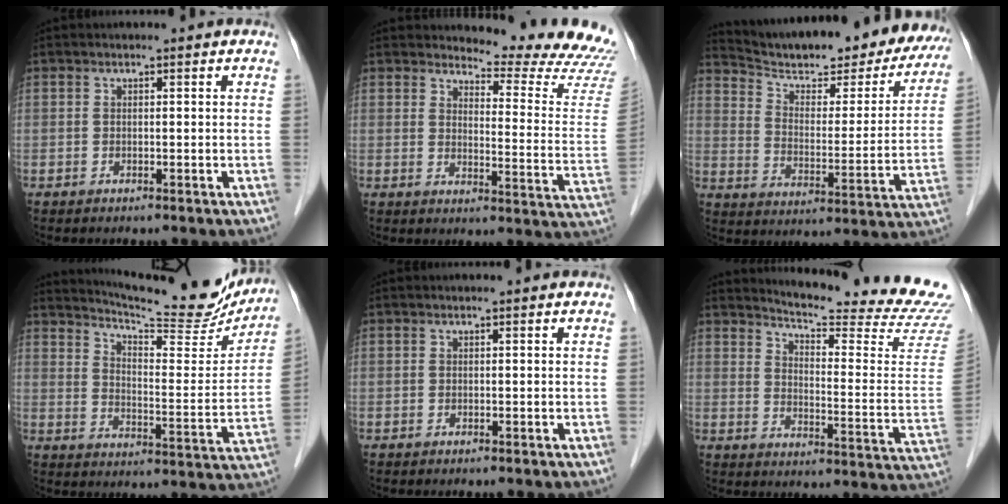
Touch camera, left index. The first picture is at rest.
{"total": 16.4, "force": [16.1, 1.0, 3.1], "torque": [-0.028, -0.129, 0.167]}
{"total": 27.5, "force": [24.5, 6.0, 10.9], "torque": [-0.165, -0.052, 0.318]}
{"total": 20.2, "force": [18.8, 2.0, 7.1], "torque": [-0.108, -0.056, 0.246]}
{"total": 0.0}
{"total": 21.2, "force": [20.3, -0.7, 6.0], "torque": [-0.097, -0.133, 0.242]}